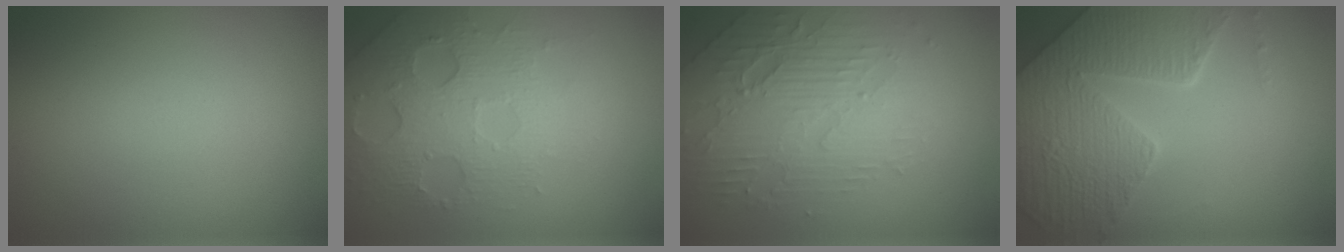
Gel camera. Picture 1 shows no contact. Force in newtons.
{"total": 4.7, "press": 4.0, "slide": 2.5}
{"total": 4.5, "press": 3.9, "slide": 2.3}
{"total": 8.5, "press": 6.1, "slide": 5.8}